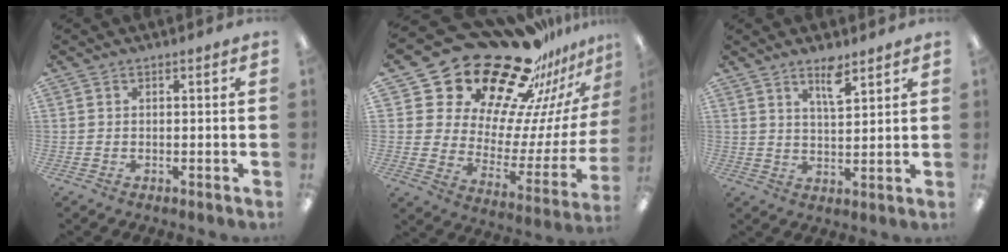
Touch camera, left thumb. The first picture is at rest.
{"total": 27.0, "force": [21.7, 11.8, 10.8], "torque": [-0.157, -0.178, 0.396]}
{"total": 6.6, "force": [4.5, 2.1, 4.3], "torque": [-0.065, -0.022, 0.074]}